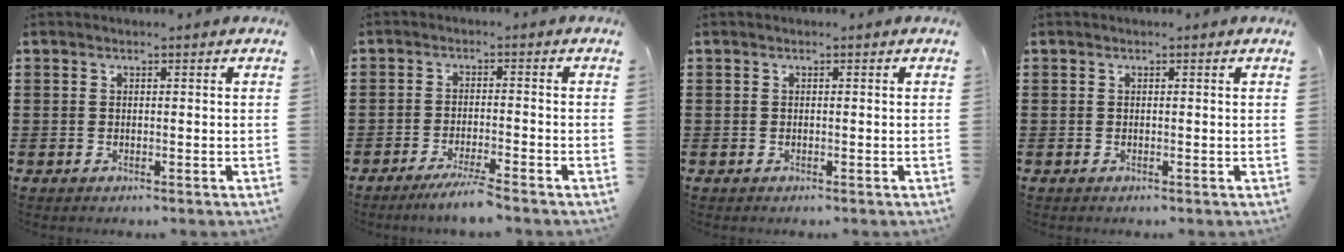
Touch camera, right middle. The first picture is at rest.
{"total": 3.7, "force": [-3.1, -0.3, 1.9], "torque": [-0.037, -0.007, -0.060]}
{"total": 0.0}
{"total": 0.0}